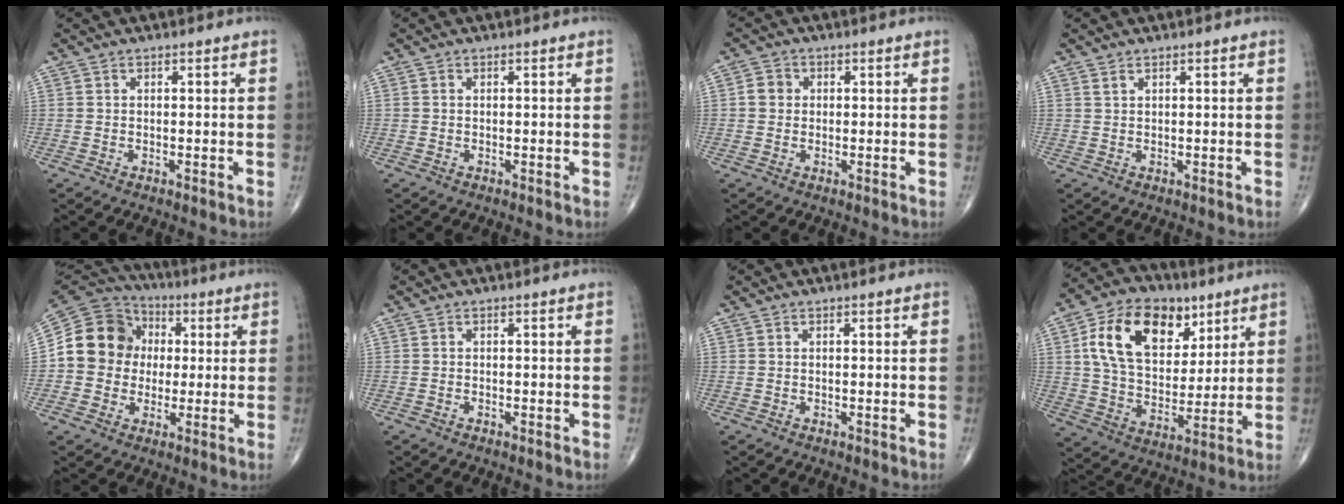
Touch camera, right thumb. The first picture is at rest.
{"total": 0.0}
{"total": 2.7, "force": [0.2, 2.5, 1.1], "torque": [-0.010, 0.006, -0.002]}
{"total": 0.8, "force": [0.6, 0.2, 0.4], "torque": [-0.006, 0.001, 0.014]}
{"total": 14.2, "force": [0.6, 12.8, 6.2], "torque": [-0.090, 0.029, 0.005]}
{"total": 0.0}
{"total": 0.0}
{"total": 19.2, "force": [7.6, 12.5, 12.4], "torque": [-0.184, -0.018, 0.135]}